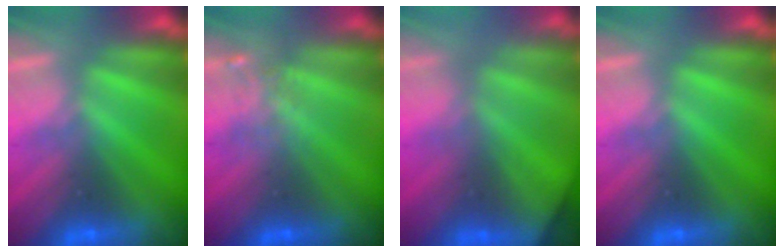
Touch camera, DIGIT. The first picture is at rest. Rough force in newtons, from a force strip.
{"total": 2.2}
{"total": 8.1}
{"total": 0.0}